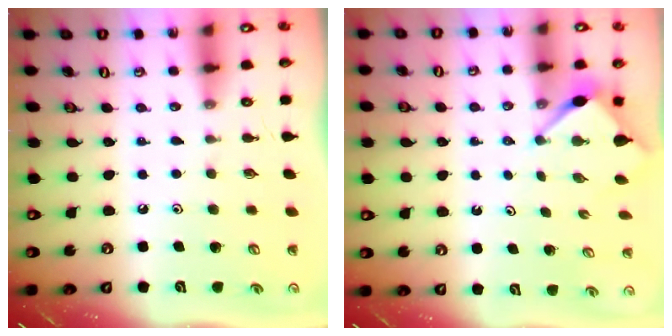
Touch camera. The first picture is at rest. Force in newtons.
{"total": 3.4, "press": 3.4, "slide": 0.3}